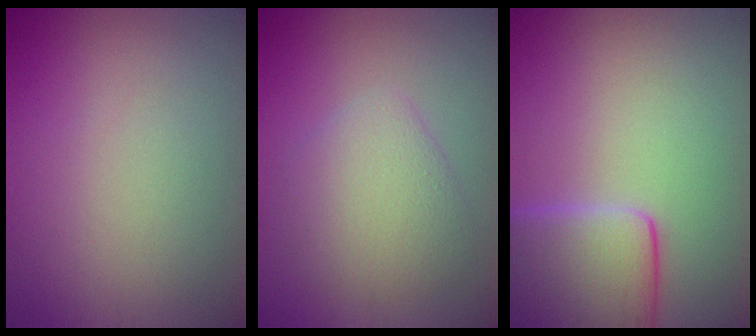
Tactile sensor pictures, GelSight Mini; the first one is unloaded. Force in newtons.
{"total": 3.9, "press": 3.9, "slide": 0.3}
{"total": 6.9, "press": 6.9, "slide": 0.6}